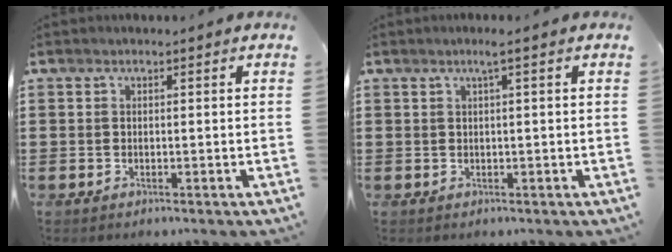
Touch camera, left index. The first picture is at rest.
{"total": 1.6, "force": [0.6, -0.1, 1.5], "torque": [-0.027, 0.000, 0.009]}